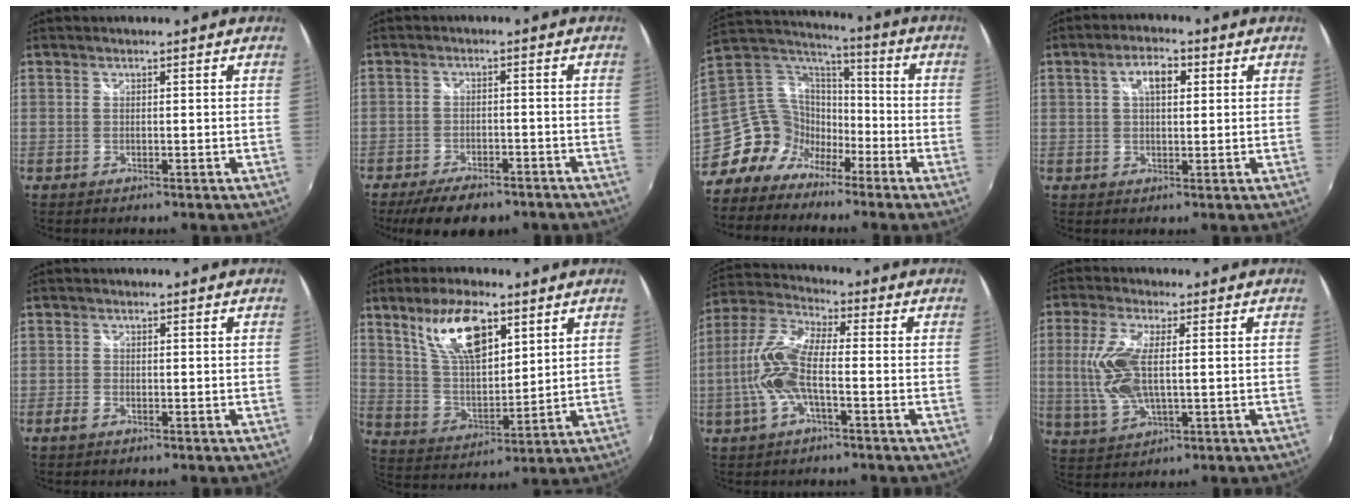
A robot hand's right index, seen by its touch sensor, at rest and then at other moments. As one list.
[{"total": 10.3, "force": [-7.9, 4.2, 5.0], "torque": [-0.118, -0.008, -0.117]}, {"total": 12.8, "force": [-9.1, 8.3, 3.5], "torque": [-0.086, 0.026, -0.171]}, {"total": 5.1, "force": [1.5, 2.6, 4.1], "torque": [-0.069, 0.014, 0.025]}, {"total": 1.5, "force": [-1.0, 0.8, 0.9], "torque": [-0.019, -0.002, -0.020]}, {"total": 13.7, "force": [7.5, 5.5, 10.1], "torque": [-0.183, 0.010, 0.150]}, {"total": 11.4, "force": [-2.6, 3.4, 10.6], "torque": [-0.232, 0.005, -0.054]}, {"total": 10.2, "force": [0.4, 3.9, 9.4], "torque": [-0.206, -0.001, 0.015]}]